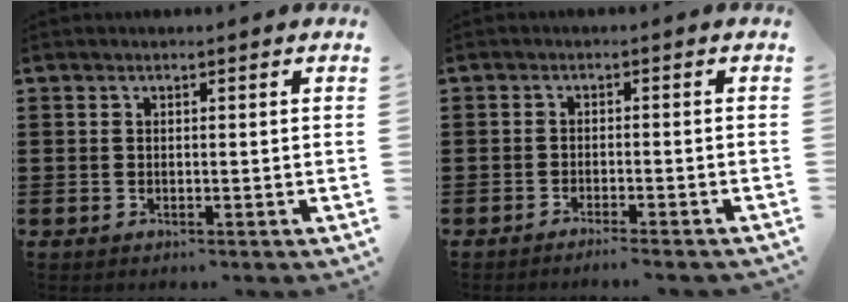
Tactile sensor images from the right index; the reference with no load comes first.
{"total": 1.8, "force": [-1.6, -0.3, 0.6], "torque": [-0.009, 0.001, -0.031]}